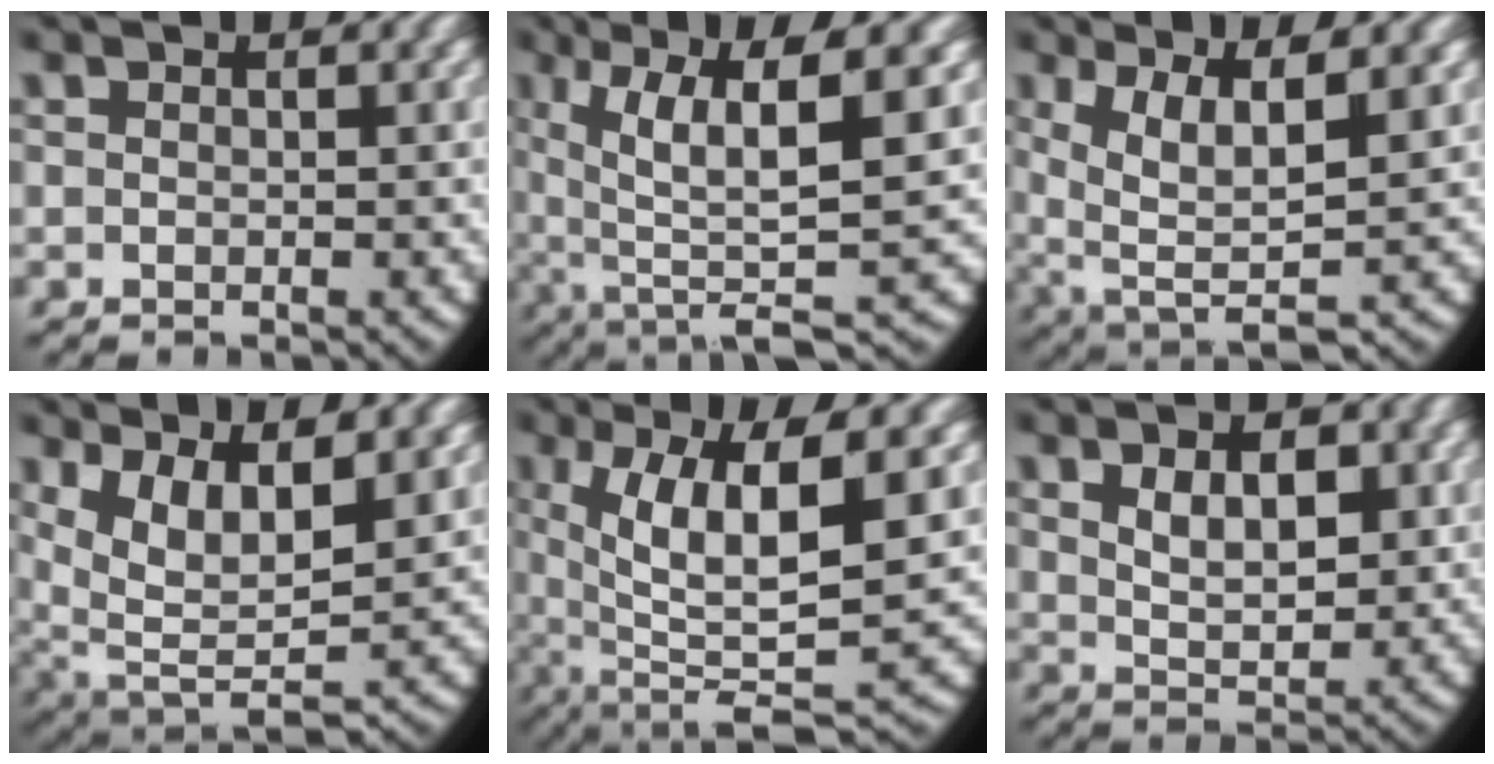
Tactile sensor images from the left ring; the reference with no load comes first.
{"total": 9.7, "force": [1.0, 4.1, 8.7], "torque": [-0.147, -0.014, 0.028]}
{"total": 8.1, "force": [0.2, 4.7, 6.5], "torque": [-0.138, -0.043, 0.031]}
{"total": 11.1, "force": [0.5, 8.2, 7.4], "torque": [-0.182, -0.064, 0.030]}
{"total": 11.7, "force": [-0.5, 5.2, 10.4], "torque": [-0.182, -0.027, 0.015]}
{"total": 5.4, "force": [1.3, 3.2, 4.1], "torque": [-0.060, -0.008, 0.024]}